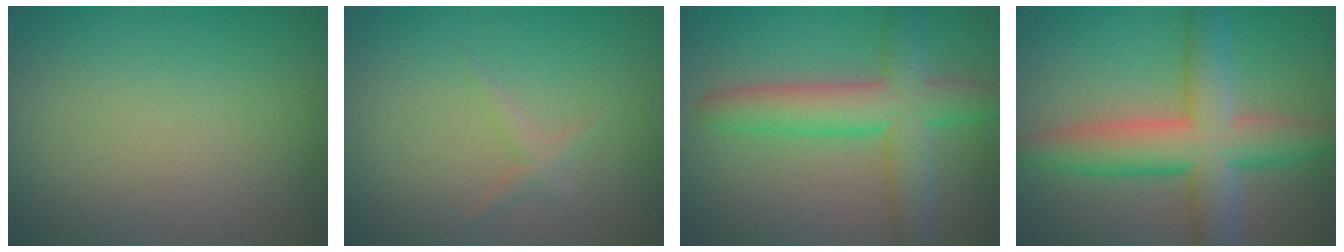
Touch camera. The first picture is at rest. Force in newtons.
{"total": 0.9, "press": 0.9, "slide": 0.0}
{"total": 6.1, "press": 6.1, "slide": 0.2}
{"total": 6.7, "press": 6.7, "slide": 0.2}